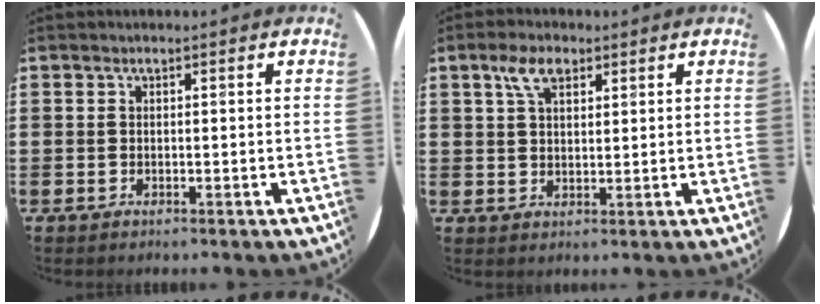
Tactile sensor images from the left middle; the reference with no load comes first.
{"total": 4.6, "force": [2.8, 2.2, 2.9], "torque": [-0.055, 0.007, 0.047]}